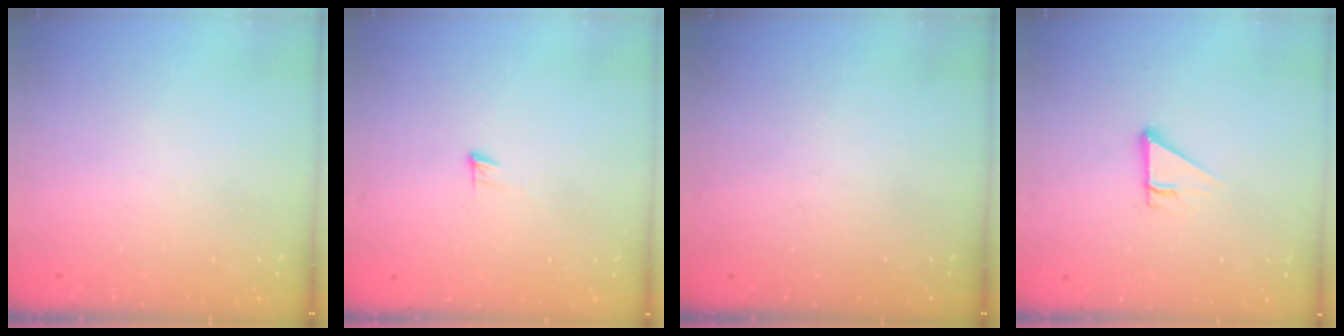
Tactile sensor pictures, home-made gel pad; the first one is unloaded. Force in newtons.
{"total": 3.3, "press": 3.3, "slide": 0.2}
{"total": 0.0}
{"total": 2.7, "press": 2.7, "slide": 0.1}